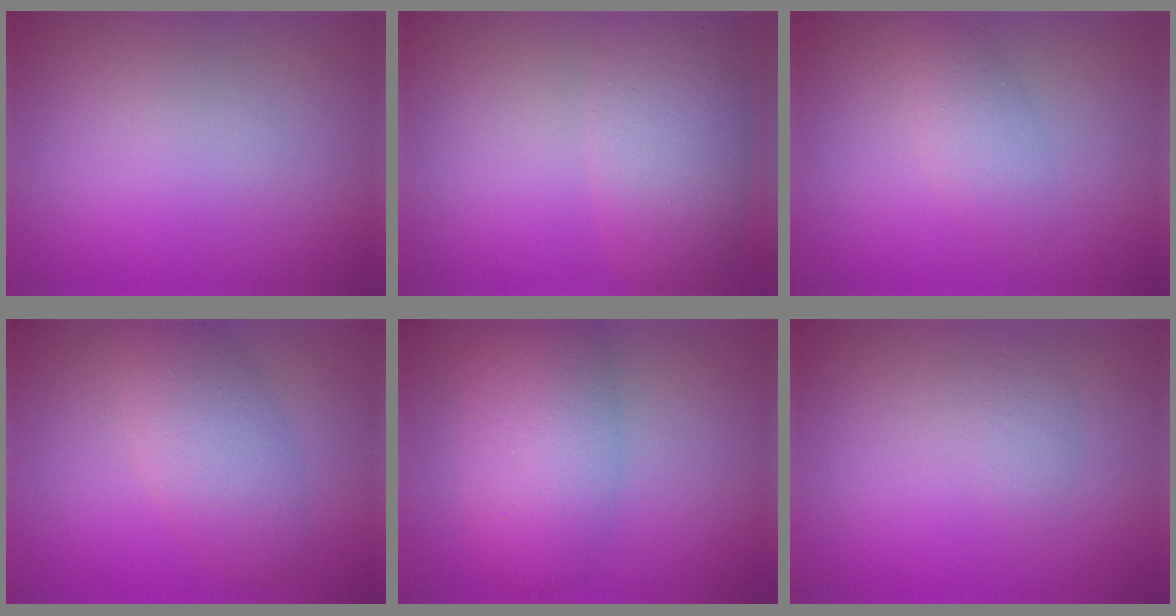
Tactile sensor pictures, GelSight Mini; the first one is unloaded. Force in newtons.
{"total": 5.6, "press": 5.6, "slide": 0.2}
{"total": 1.7, "press": 1.7, "slide": 0.1}
{"total": 4.4, "press": 4.4, "slide": 0.2}
{"total": 5.7, "press": 5.7, "slide": 0.2}
{"total": 1.1, "press": 1.1, "slide": 0.1}